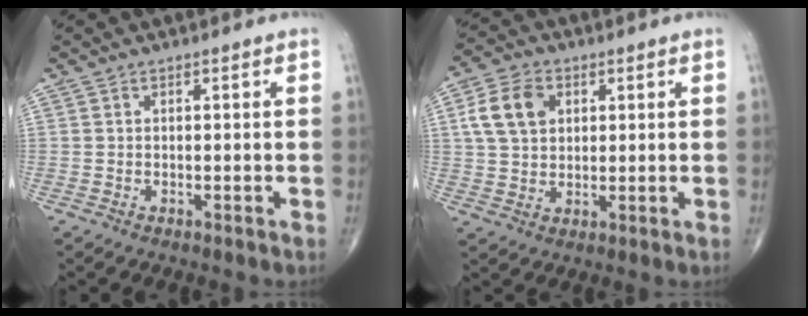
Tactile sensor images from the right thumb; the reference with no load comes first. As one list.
[{"total": 8.9, "force": [2.6, 6.4, 5.6], "torque": [-0.094, 0.004, 0.047]}]